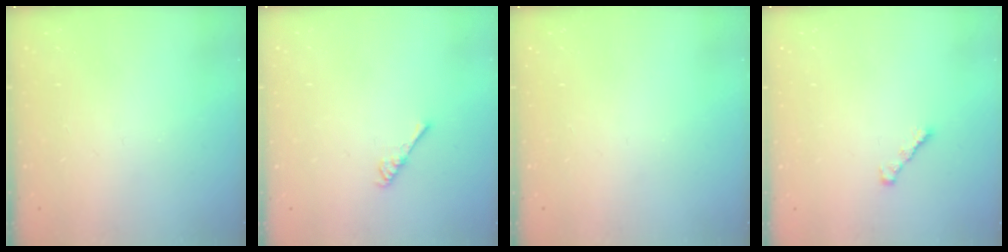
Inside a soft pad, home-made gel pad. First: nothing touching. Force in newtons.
{"total": 2.6, "press": 2.6, "slide": 0.5}
{"total": 0.0}
{"total": 2.5, "press": 2.4, "slide": 0.6}